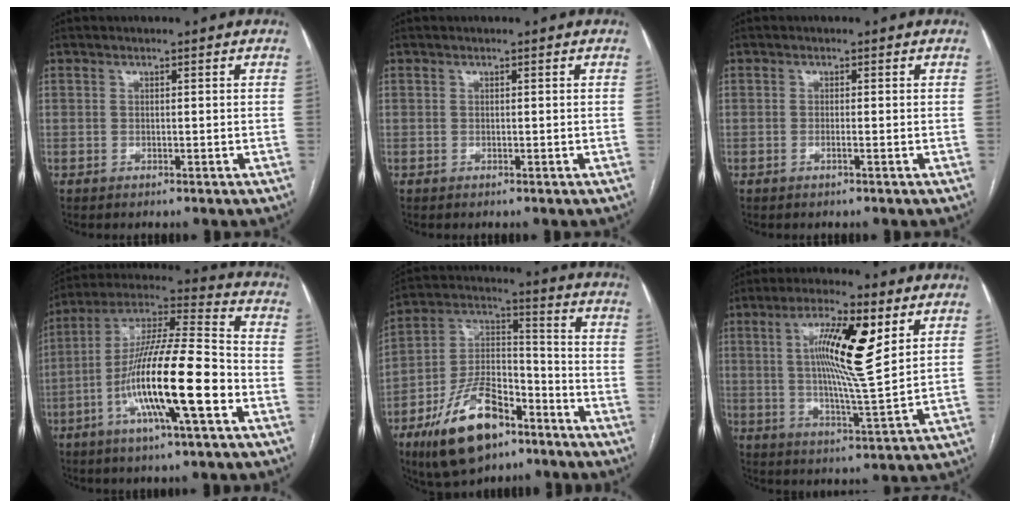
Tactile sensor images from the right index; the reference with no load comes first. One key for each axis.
{"total": 0.0}
{"total": 0.9, "fx": -0.4, "fy": -0.1, "fz": 0.8, "tx": -0.015, "ty": 0.001, "tz": -0.006}
{"total": 18.7, "fx": -6.0, "fy": 1.7, "fz": 17.6, "tx": -0.327, "ty": -0.005, "tz": -0.107}
{"total": 16.8, "fx": -10.1, "fy": 7.5, "fz": 11.2, "tx": -0.214, "ty": 0.014, "tz": -0.173}
{"total": 12.8, "fx": 4.1, "fy": 1.0, "fz": 12.1, "tx": -0.216, "ty": 0.001, "tz": 0.068}